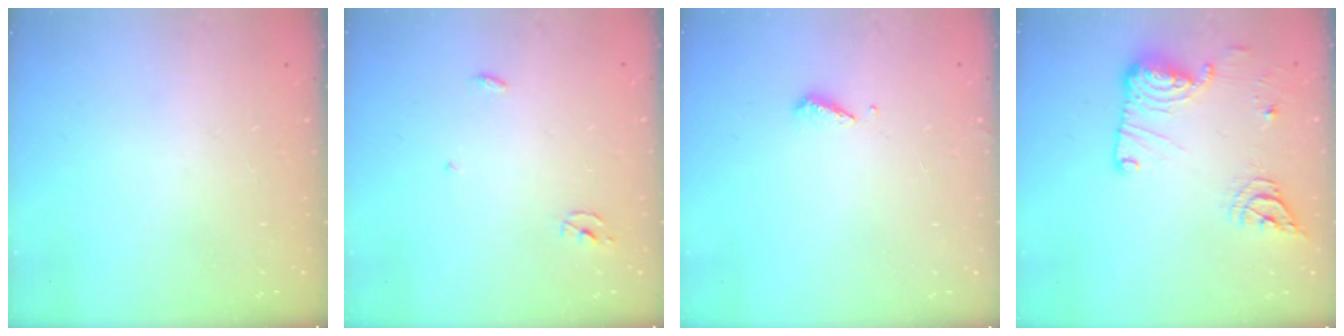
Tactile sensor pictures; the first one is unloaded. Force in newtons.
{"total": 2.3, "press": 2.3, "slide": 0.1}
{"total": 4.0, "press": 3.9, "slide": 0.3}
{"total": 15.4, "press": 15.3, "slide": 1.5}